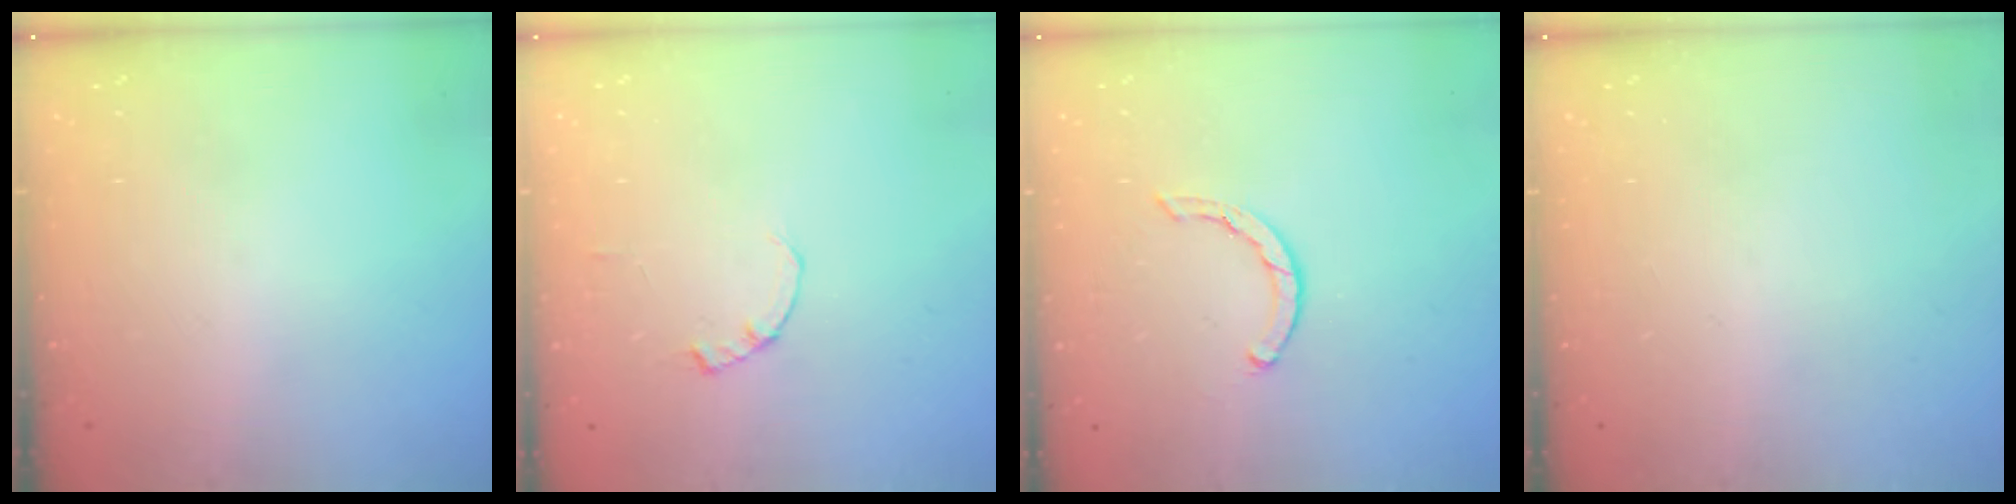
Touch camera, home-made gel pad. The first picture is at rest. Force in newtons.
{"total": 0.0}
{"total": 2.0, "press": 2.0, "slide": 0.2}
{"total": 0.0}